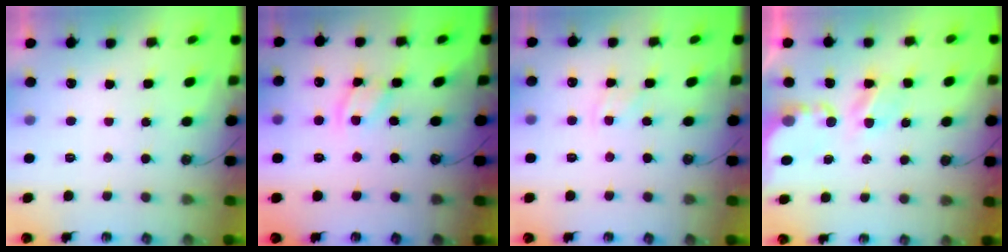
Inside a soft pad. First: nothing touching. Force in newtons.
{"total": 4.7, "press": 4.7, "slide": 0.3}
{"total": 2.4, "press": 2.4, "slide": 0.4}
{"total": 4.5, "press": 4.5, "slide": 0.3}